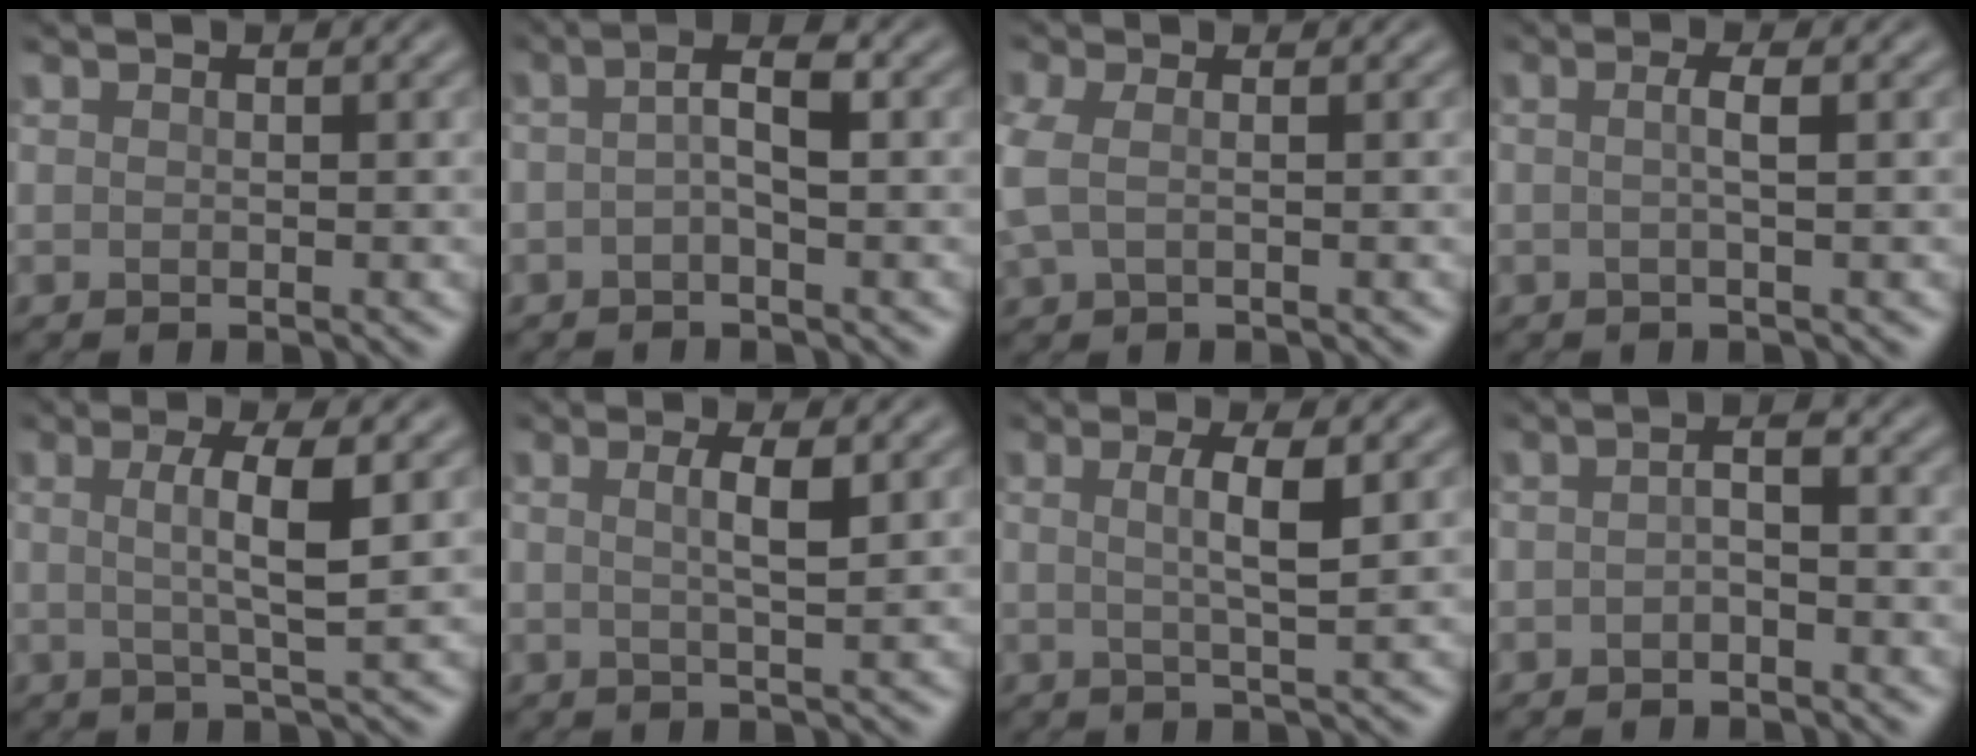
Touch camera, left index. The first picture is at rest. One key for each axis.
{"total": 2.8, "fx": -0.3, "fy": 0.6, "fz": 2.8, "tx": -0.050, "ty": 0.008, "tz": -0.012}
{"total": 2.5, "fx": -0.2, "fy": 1.4, "fz": 2.1, "tx": -0.067, "ty": 0.002, "tz": -0.010}
{"total": 1.7, "fx": -0.3, "fy": 0.4, "fz": 1.7, "tx": -0.031, "ty": 0.005, "tz": -0.011}
{"total": 4.5, "fx": 0.3, "fy": 0.8, "fz": 4.4, "tx": -0.073, "ty": -0.001, "tz": 0.003}
{"total": 2.7, "fx": 0.4, "fy": 0.6, "fz": 2.6, "tx": -0.038, "ty": 0.002, "tz": 0.001}
{"total": 3.4, "fx": 0.4, "fy": 0.7, "fz": 3.3, "tx": -0.053, "ty": 0.001, "tz": 0.002}
{"total": 1.6, "fx": -0.8, "fy": 0.4, "fz": 1.3, "tx": -0.028, "ty": 0.003, "tz": -0.020}